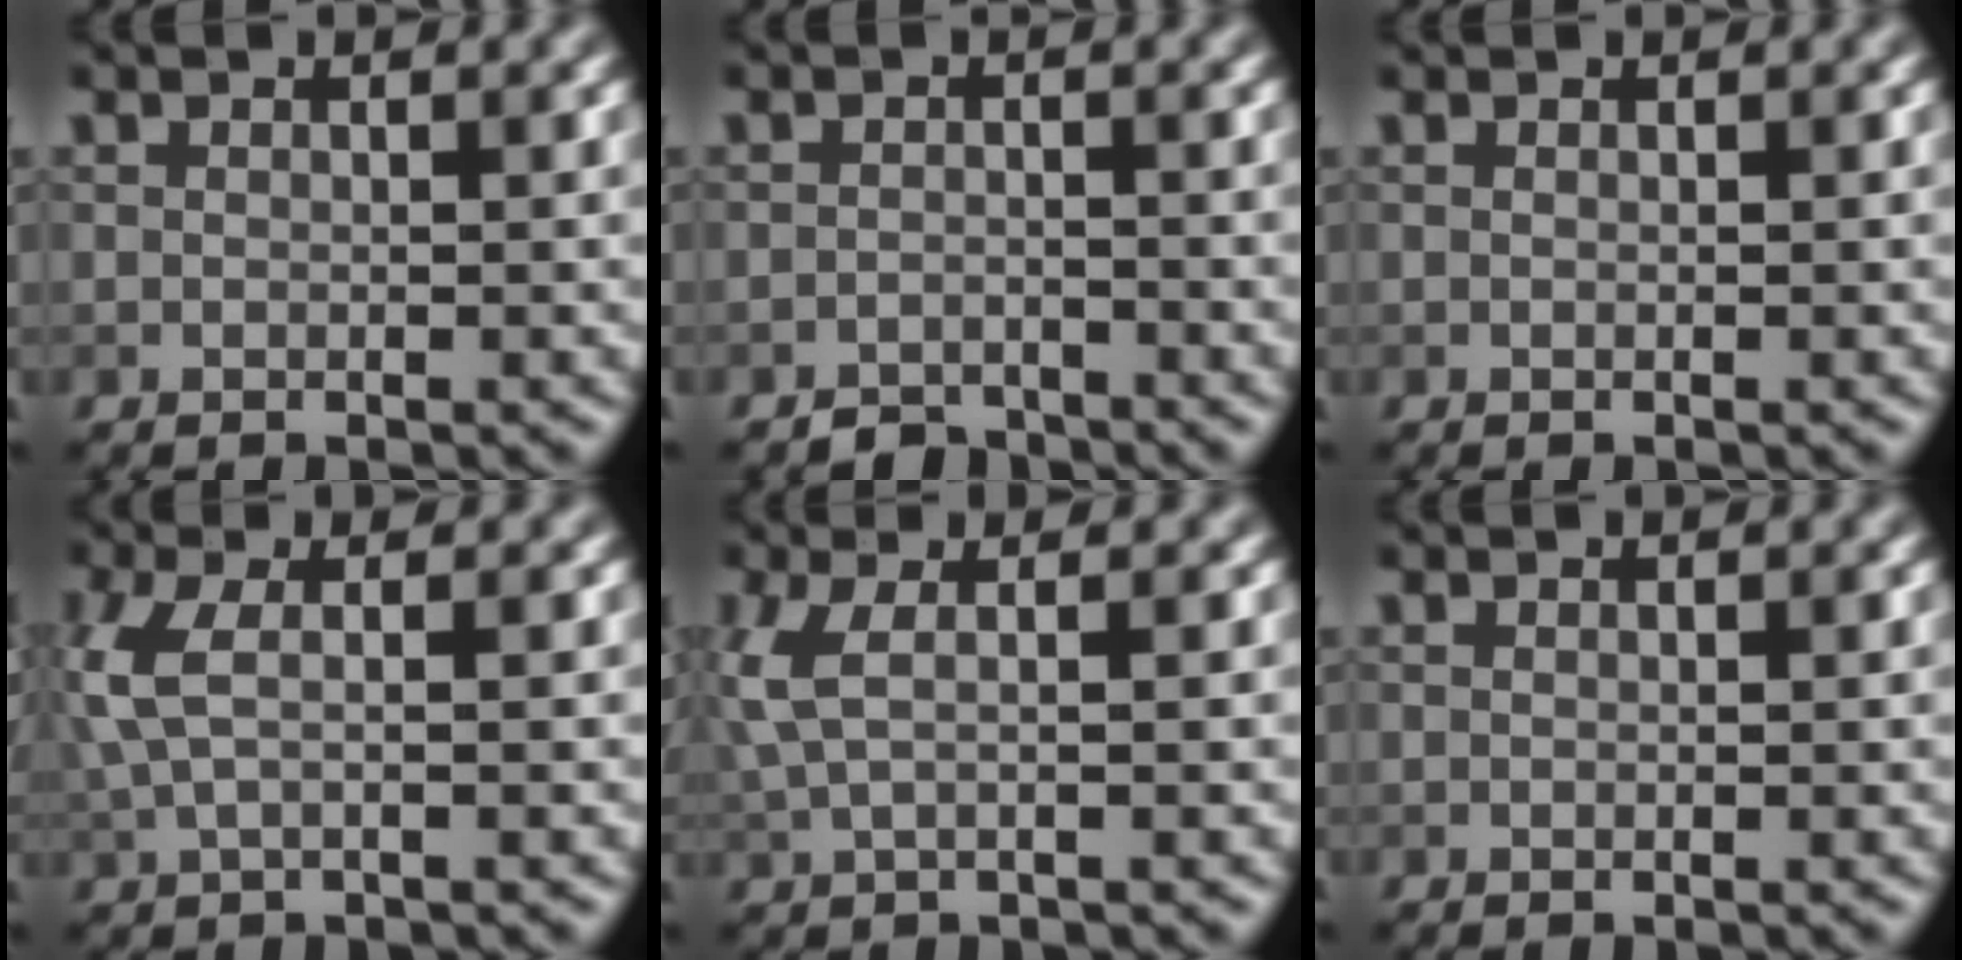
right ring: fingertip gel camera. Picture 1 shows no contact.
{"total": 1.7, "force": [-1.7, 0.5, 0.0], "torque": [0.005, 0.007, -0.031]}
{"total": 0.0}
{"total": 3.4, "force": [0.3, 1.2, 3.1], "torque": [-0.080, 0.007, 0.002]}
{"total": 2.8, "force": [0.5, 0.9, 2.7], "torque": [-0.062, 0.006, 0.007]}
{"total": 0.0}